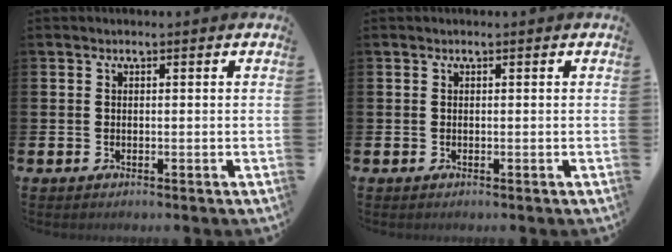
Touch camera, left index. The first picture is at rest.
{"total": 0.0}